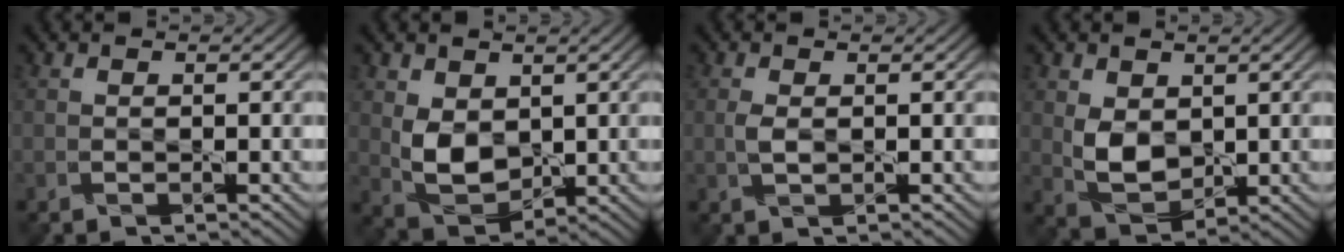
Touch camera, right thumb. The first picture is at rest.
{"total": 5.7, "force": [1.3, 4.0, 3.8], "torque": [-0.086, -0.010, 0.033]}
{"total": 1.6, "force": [0.1, 0.8, 1.4], "torque": [-0.037, 0.001, 0.002]}
{"total": 5.1, "force": [1.1, 3.5, 3.4], "torque": [-0.079, -0.007, 0.028]}